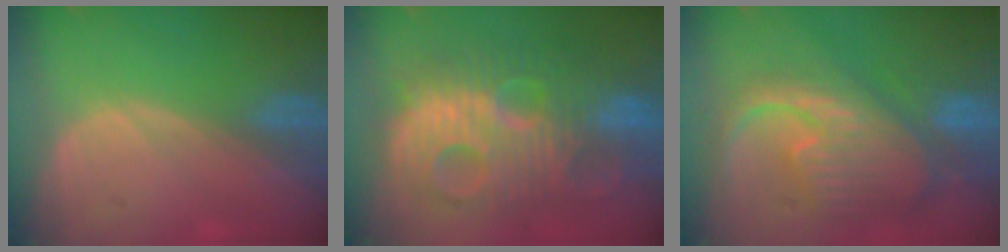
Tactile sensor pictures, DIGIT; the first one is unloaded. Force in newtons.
{"total": 13.7, "press": 13.7, "slide": 1.1}
{"total": 12.5, "press": 10.7, "slide": 6.4}